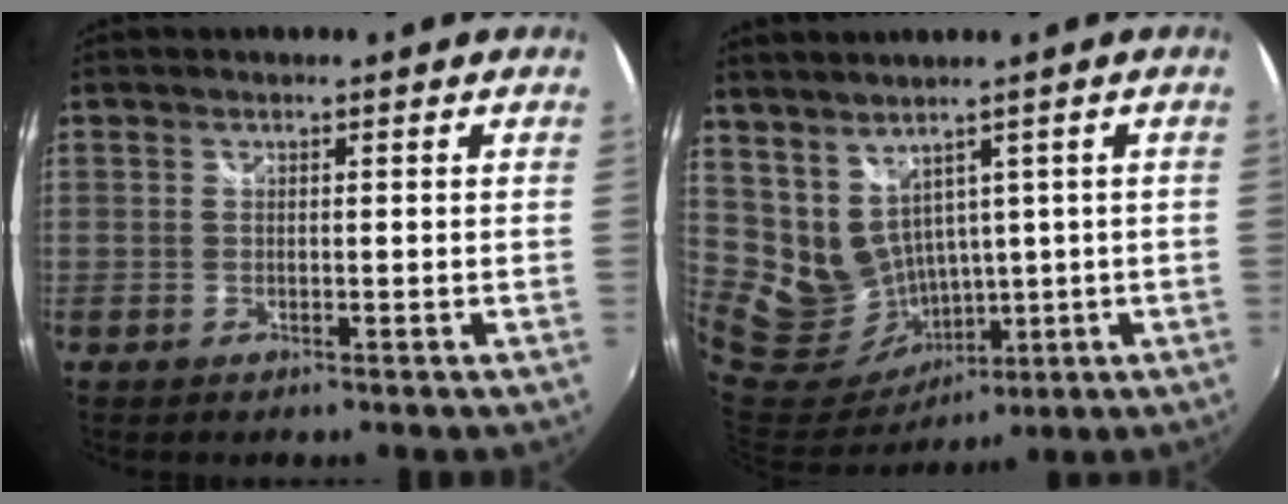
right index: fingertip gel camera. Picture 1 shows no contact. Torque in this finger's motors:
{"motor_torque": [0.68, 0.65, 0.08, 0.03]}